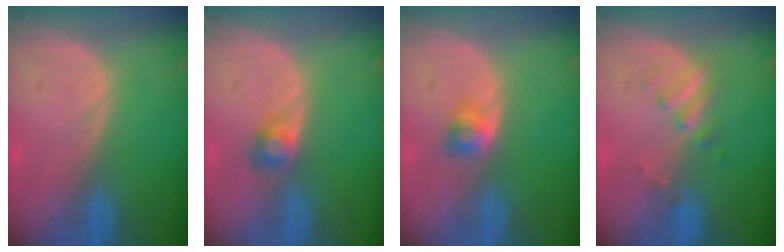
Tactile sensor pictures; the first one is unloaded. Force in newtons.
{"total": 2.3, "press": 2.3, "slide": 0.2}
{"total": 2.6, "press": 2.3, "slide": 1.2}
{"total": 2.7, "press": 2.7, "slide": 0.5}